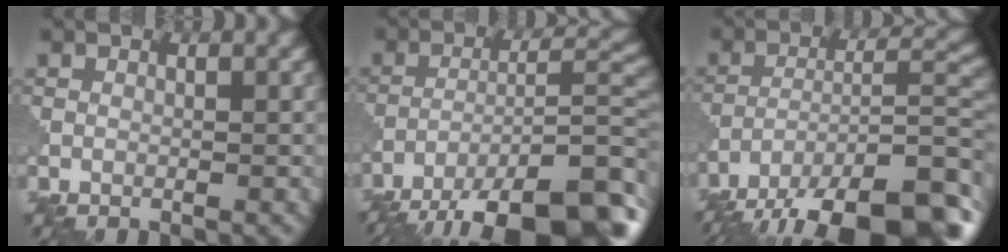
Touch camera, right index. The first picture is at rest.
{"total": 15.0, "force": [-10.6, 5.3, 9.1], "torque": [-0.142, -0.008, -0.143]}
{"total": 16.3, "force": [-11.8, 6.4, 9.2], "torque": [-0.141, -0.012, -0.158]}